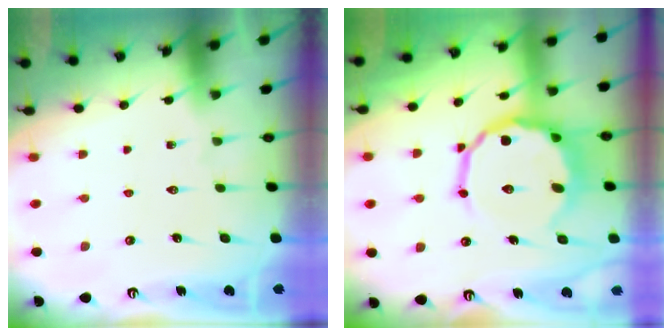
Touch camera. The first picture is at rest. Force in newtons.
{"total": 12.4, "press": 11.9, "slide": 3.5}